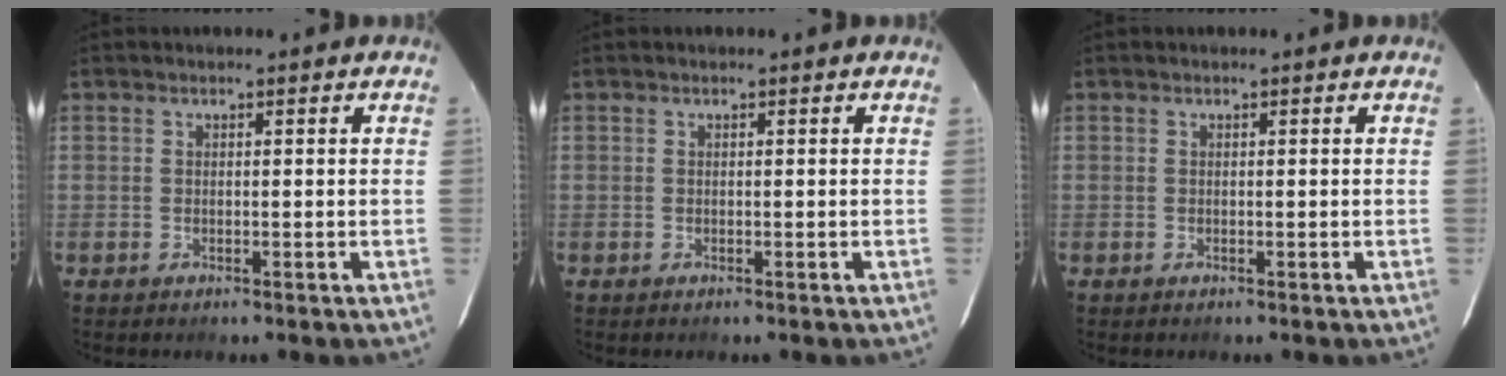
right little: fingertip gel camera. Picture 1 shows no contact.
{"total": 0.0}
{"total": 0.0}